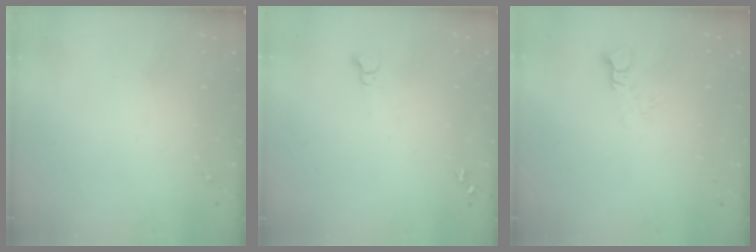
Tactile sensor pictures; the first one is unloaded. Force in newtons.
{"total": 3.8, "press": 3.8, "slide": 0.4}
{"total": 3.4, "press": 3.4, "slide": 0.1}